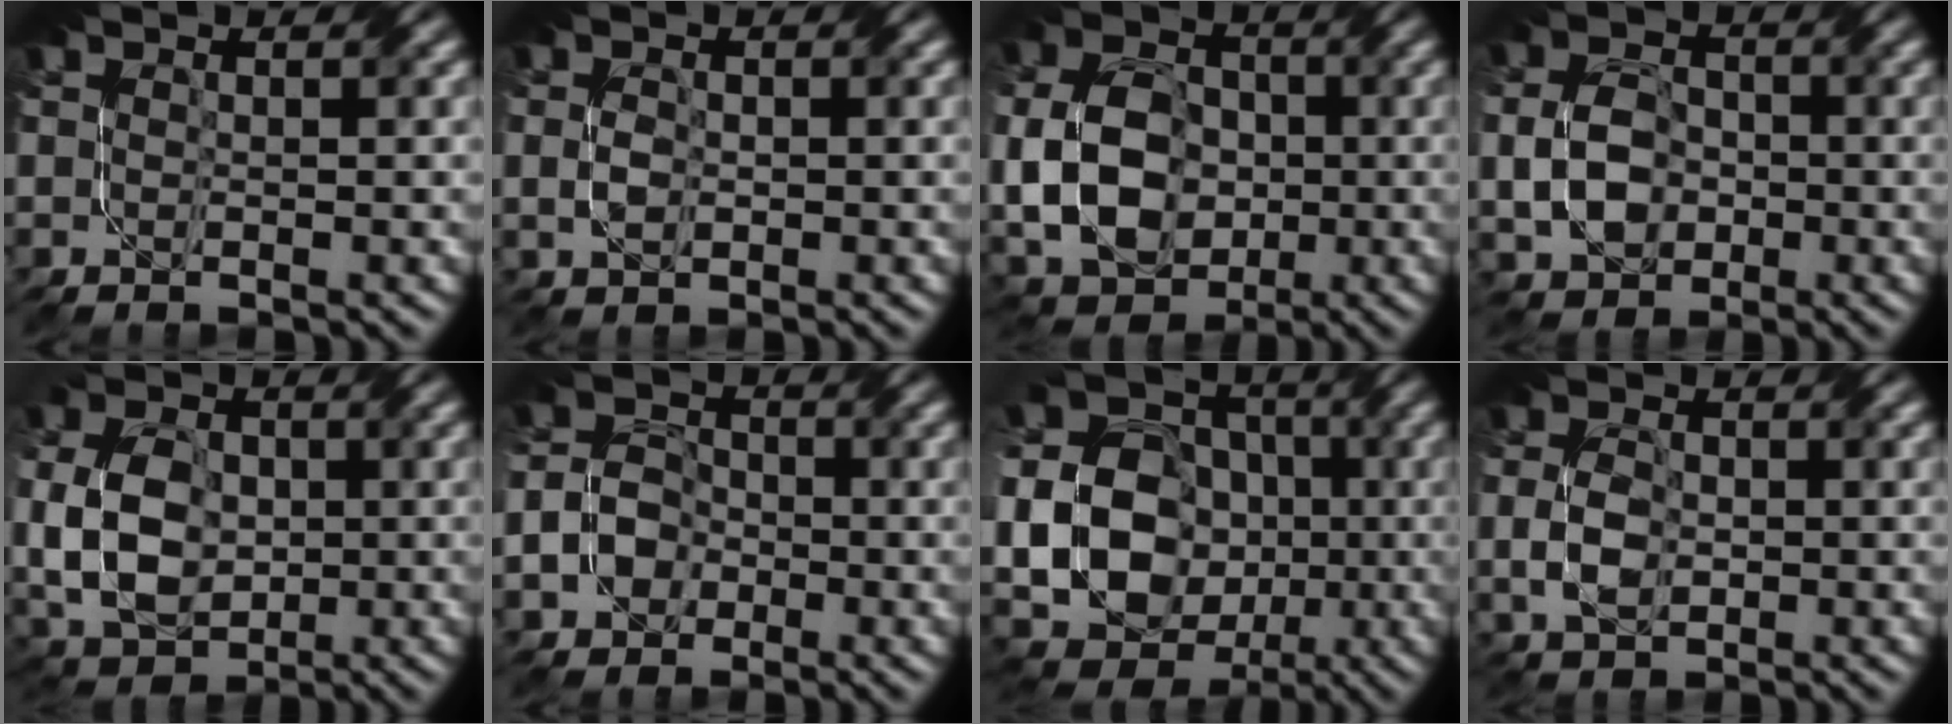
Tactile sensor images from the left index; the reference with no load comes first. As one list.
[{"total": 1.5, "force": [-0.9, 0.8, 1.0], "torque": [-0.022, -0.002, -0.019]}, {"total": 9.3, "force": [-1.9, 6.7, 6.1], "torque": [-0.121, 0.001, -0.048]}, {"total": 4.6, "force": [-1.6, 3.3, 2.8], "torque": [-0.057, 0.000, -0.040]}, {"total": 8.1, "force": [-1.2, 5.6, 5.7], "torque": [-0.127, -0.004, -0.027]}, {"total": 3.9, "force": [-2.2, 2.7, 1.7], "torque": [-0.027, -0.002, -0.050]}, {"total": 17.8, "force": [-2.5, 15.6, 8.3], "torque": [-0.183, -0.003, -0.073]}, {"total": 3.3, "force": [-1.1, 2.0, 2.3], "torque": [-0.052, -0.003, -0.025]}]